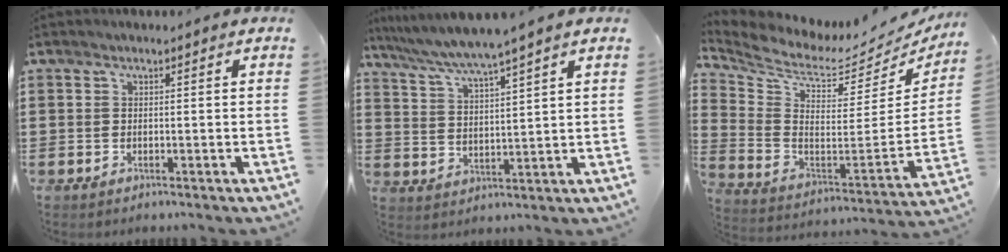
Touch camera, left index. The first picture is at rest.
{"total": 5.0, "force": [4.3, -1.1, 2.2], "torque": [-0.062, -0.031, 0.069]}
{"total": 5.3, "force": [4.3, 1.9, 2.2], "torque": [-0.073, -0.054, 0.070]}